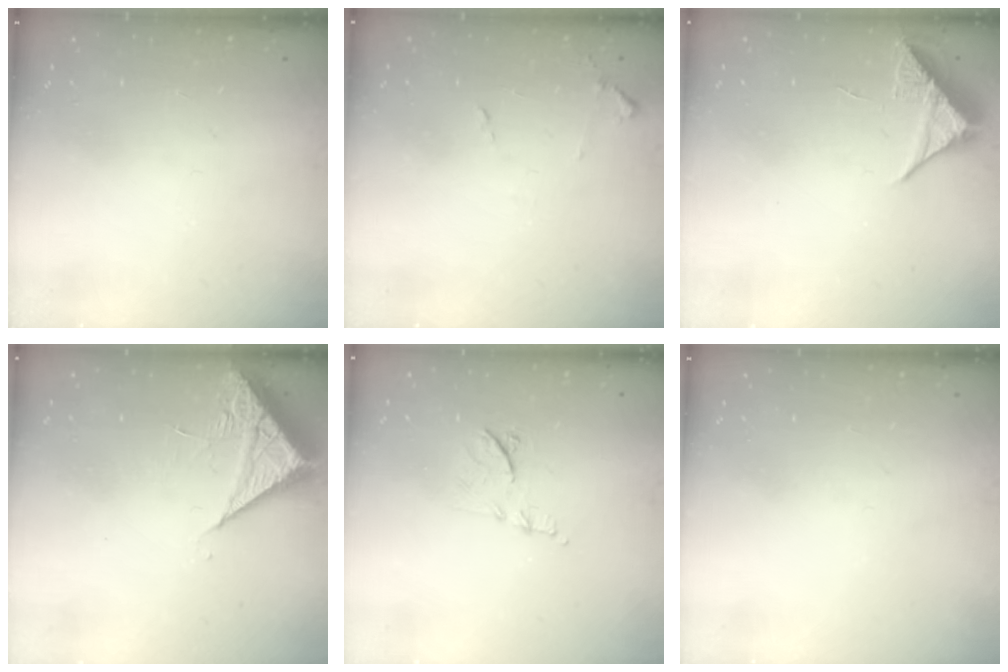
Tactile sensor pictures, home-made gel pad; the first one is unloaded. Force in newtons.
{"total": 7.9, "press": 7.8, "slide": 0.7}
{"total": 7.7, "press": 7.7, "slide": 0.4}
{"total": 6.2, "press": 6.2, "slide": 0.4}
{"total": 7.4, "press": 7.4, "slide": 0.4}
{"total": 0.0}